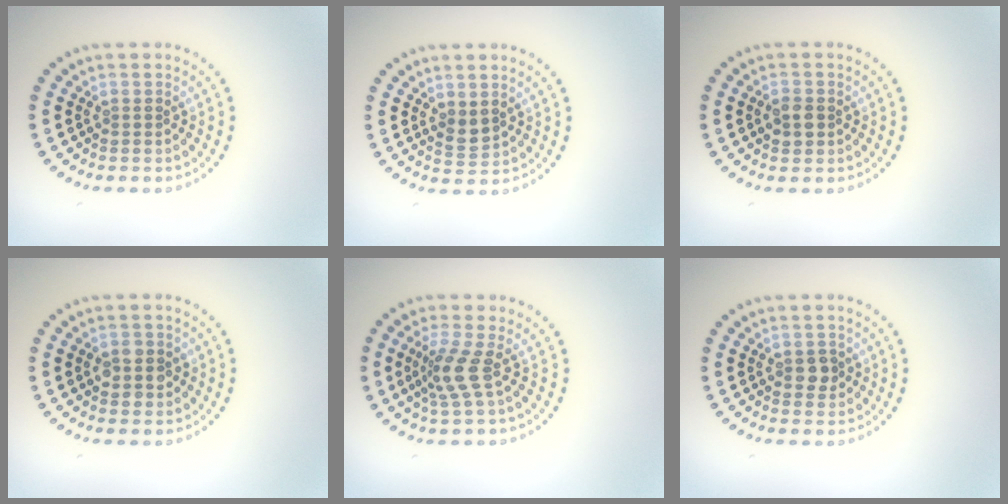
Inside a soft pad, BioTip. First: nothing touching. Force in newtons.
{"total": 1.6, "press": 1.4, "slide": 0.7}
{"total": 1.8, "press": 1.7, "slide": 0.3}
{"total": 2.2, "press": 2.2, "slide": 0.5}
{"total": 2.9, "press": 2.1, "slide": 2.0}
{"total": 1.6, "press": 1.6, "slide": 0.2}